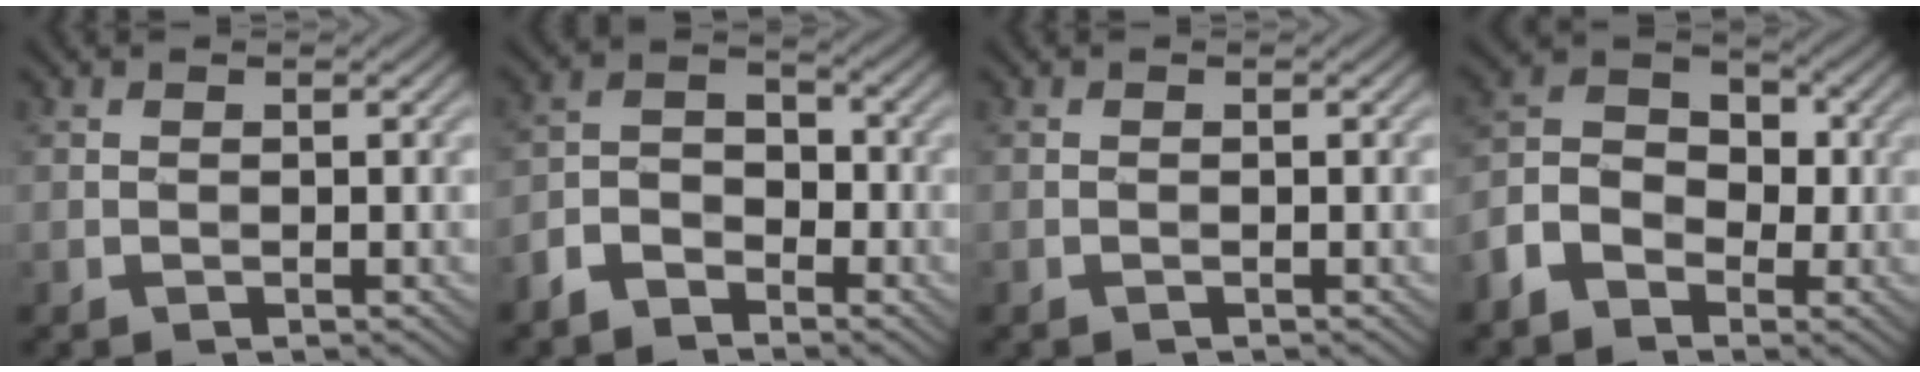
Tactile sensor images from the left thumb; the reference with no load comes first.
{"total": 4.9, "force": [-3.6, 2.6, 2.0], "torque": [-0.039, 0.004, -0.085]}
{"total": 0.0}
{"total": 7.0, "force": [-3.2, 4.9, 3.7], "torque": [-0.079, 0.004, -0.081]}